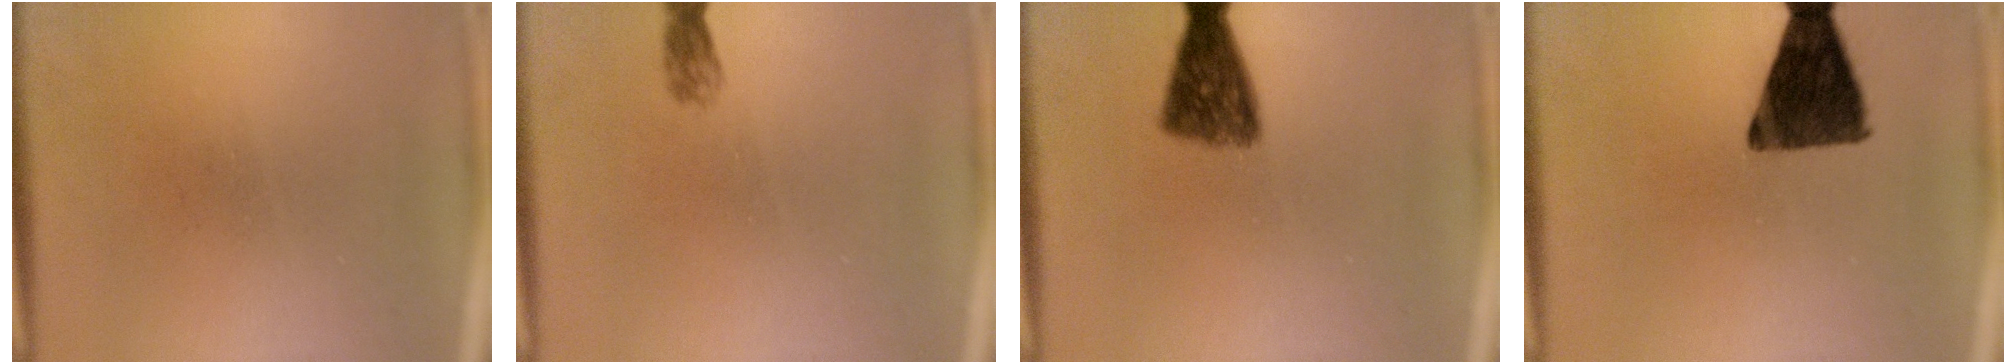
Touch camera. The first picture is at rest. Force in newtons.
{"total": 1.5}
{"total": 7.3}
{"total": 12.3}